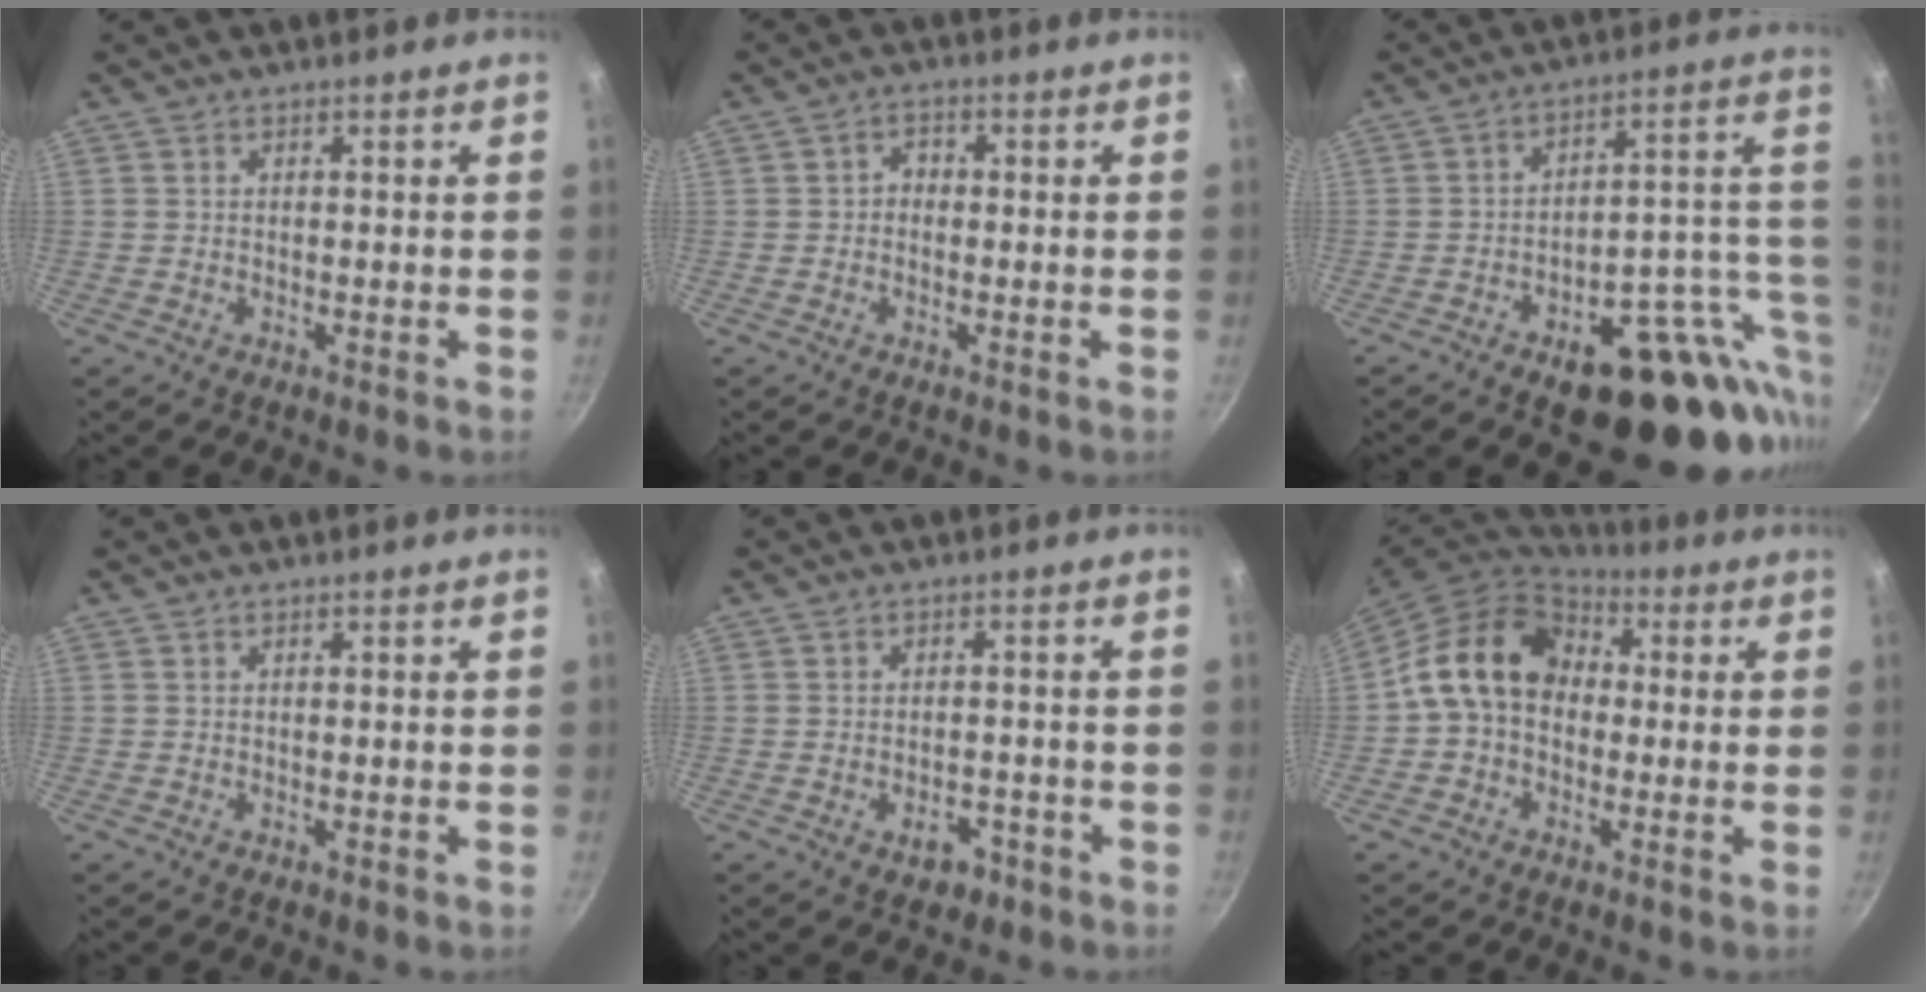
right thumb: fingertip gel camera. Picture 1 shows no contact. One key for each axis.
{"total": 2.3, "fx": -0.4, "fy": 1.9, "fz": 1.2, "tx": -0.009, "ty": 0.010, "tz": -0.010}
{"total": 23.7, "fx": -7.1, "fy": 11.8, "fz": 19.3, "tx": -0.203, "ty": 0.030, "tz": -0.087}
{"total": 0.0}
{"total": 3.9, "fx": -2.0, "fy": 2.5, "fz": 2.2, "tx": -0.018, "ty": 0.017, "tz": -0.023}
{"total": 14.7, "fx": 1.1, "fy": 11.4, "fz": 9.2, "tx": -0.130, "ty": 0.035, "tz": 0.001}